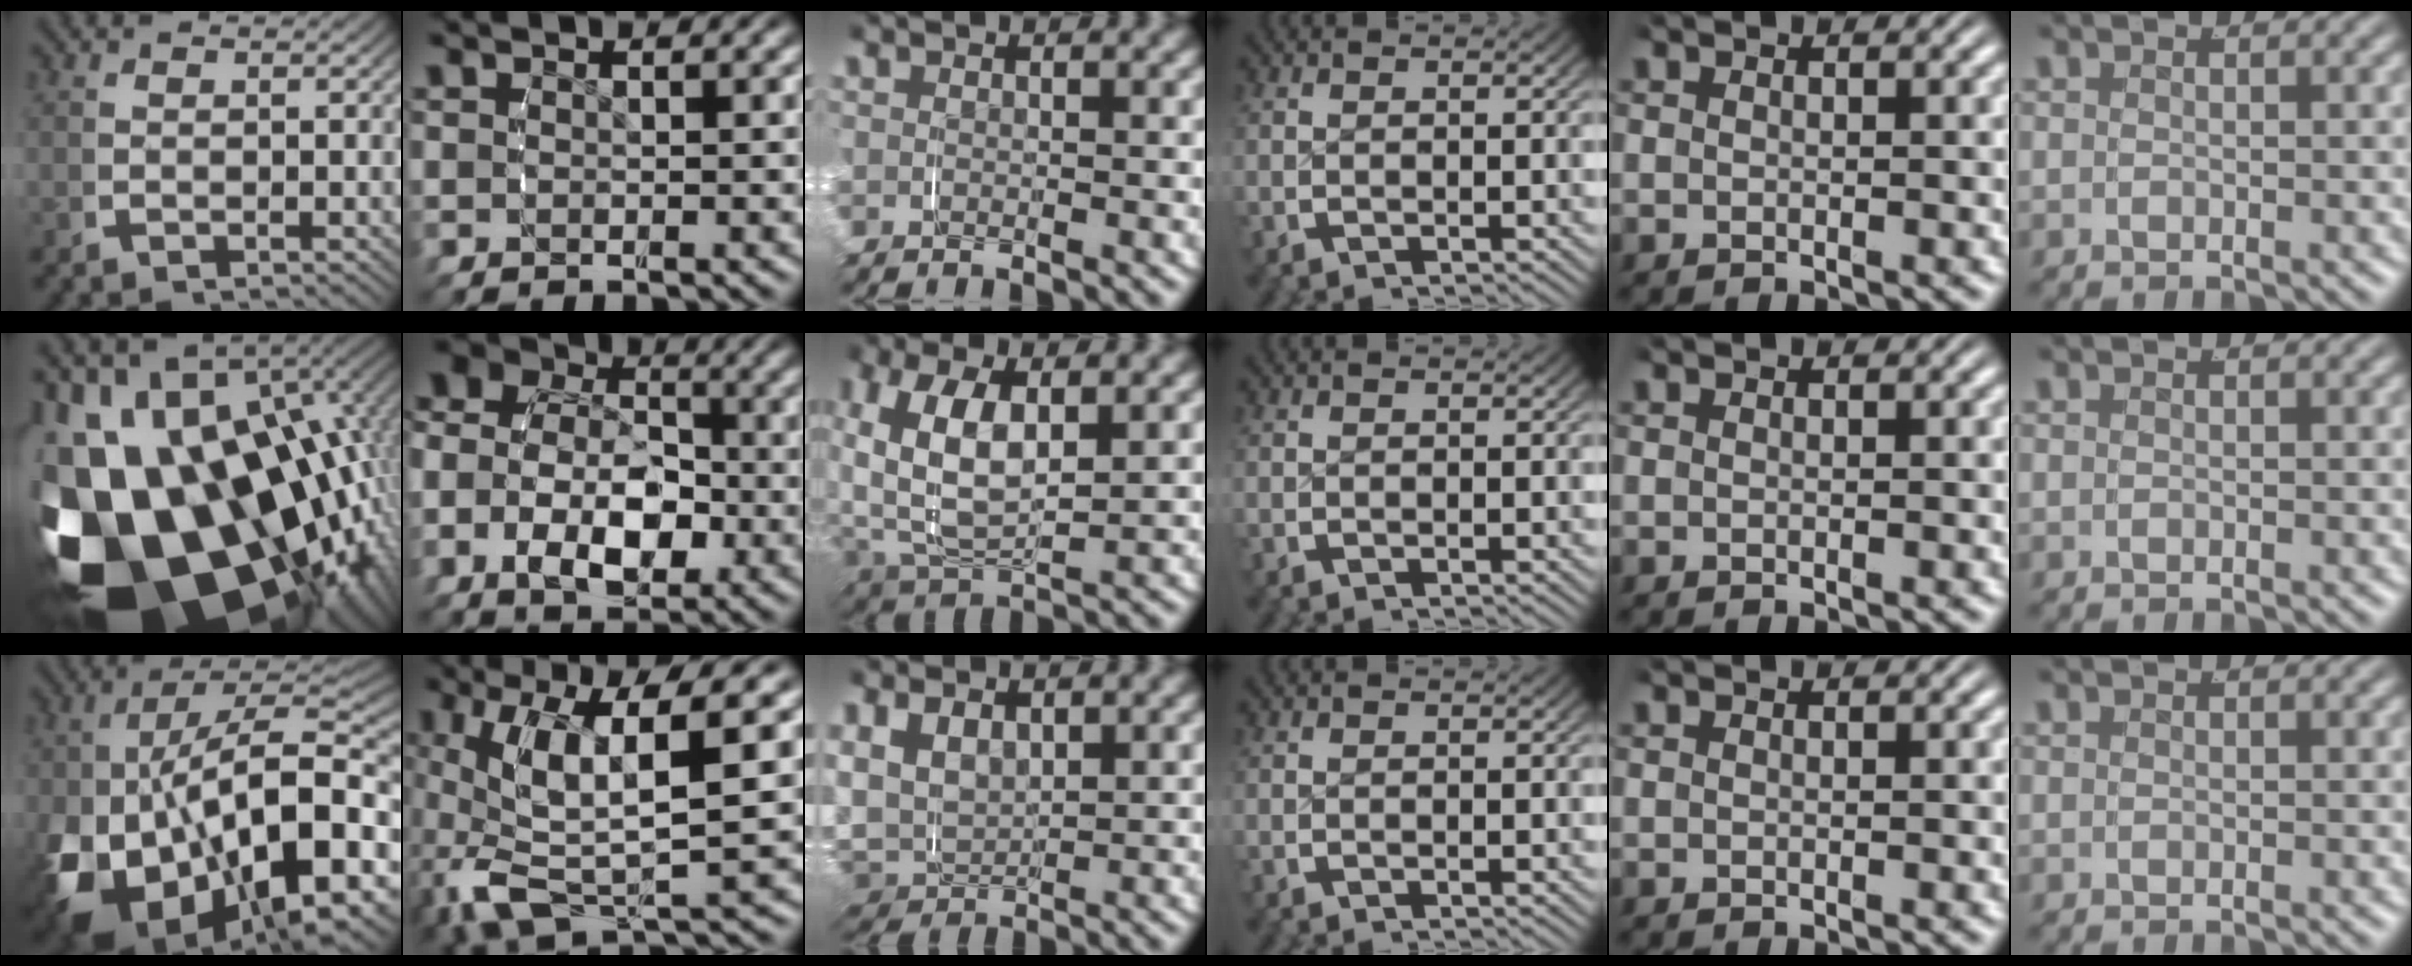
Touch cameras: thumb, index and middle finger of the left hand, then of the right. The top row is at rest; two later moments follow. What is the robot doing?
{"motion": "grasp_and_lifting", "object": "shoes"}